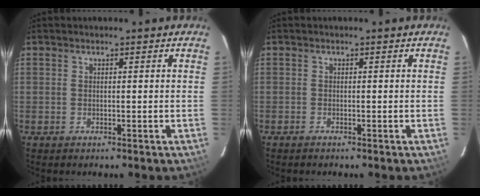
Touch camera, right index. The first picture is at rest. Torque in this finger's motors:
{"motor_torque": [0.05, 0.02, -0.06, -0.01]}